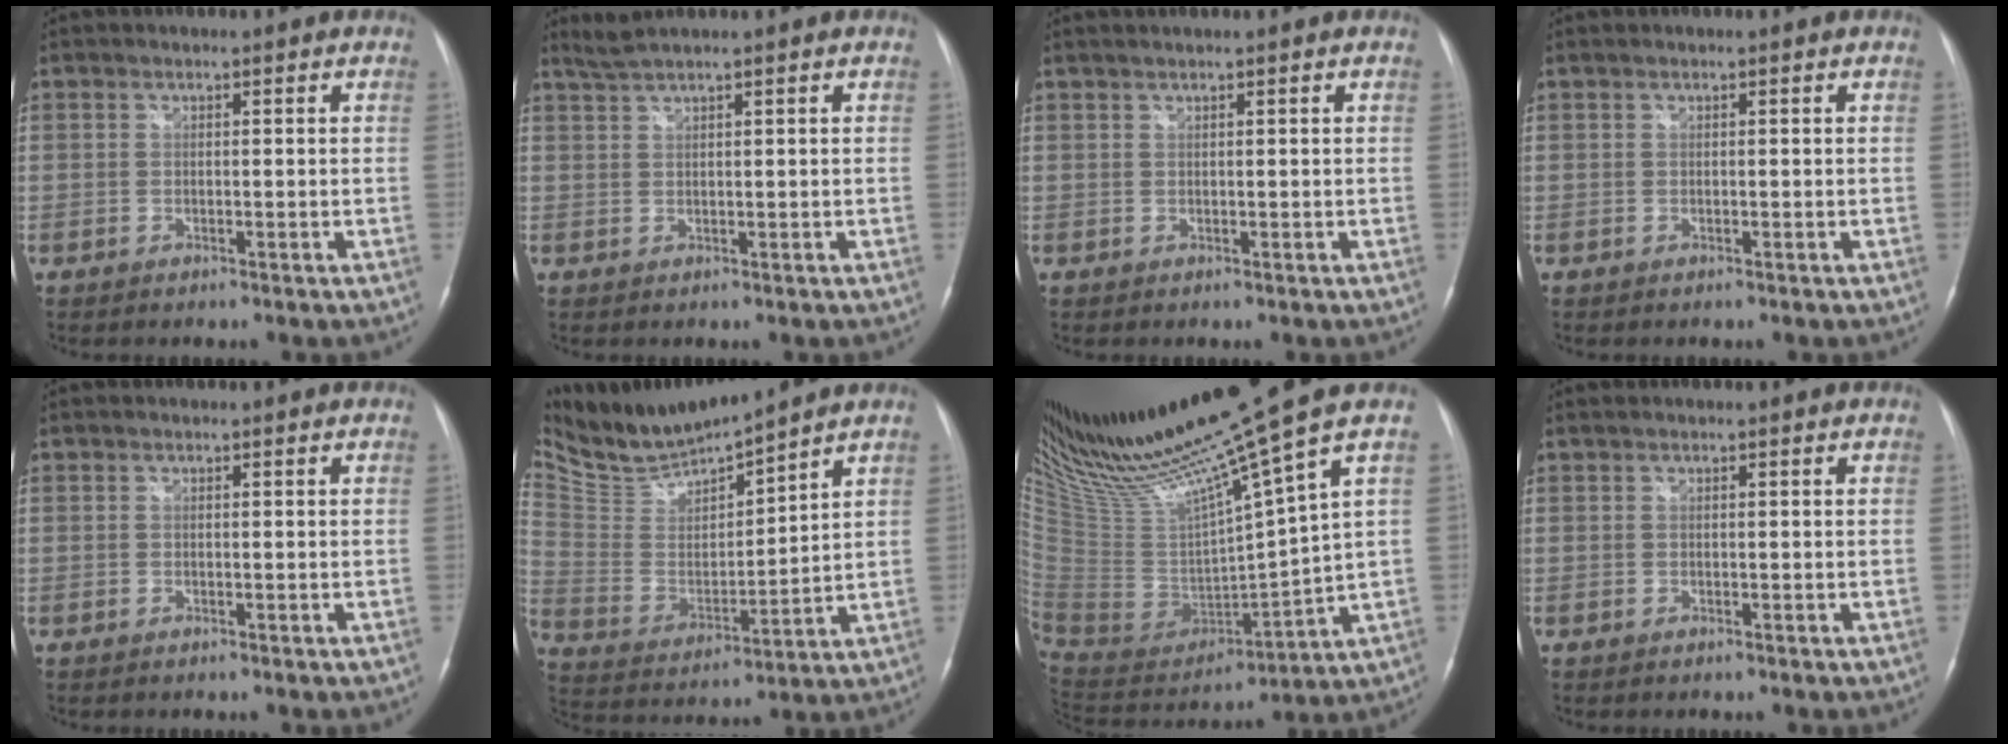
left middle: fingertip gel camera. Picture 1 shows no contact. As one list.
[{"total": 2.0, "force": [1.7, -0.6, 0.8], "torque": [-0.021, 0.012, 0.038]}, {"total": 1.7, "force": [1.3, -0.3, 1.0], "torque": [-0.021, 0.016, 0.028]}, {"total": 0.0}, {"total": 0.0}, {"total": 10.6, "force": [10.4, -0.2, 2.2], "torque": [-0.066, -0.007, 0.221]}, {"total": 21.7, "force": [17.0, -1.6, 13.4], "torque": [-0.237, -0.030, 0.325]}, {"total": 0.0}]